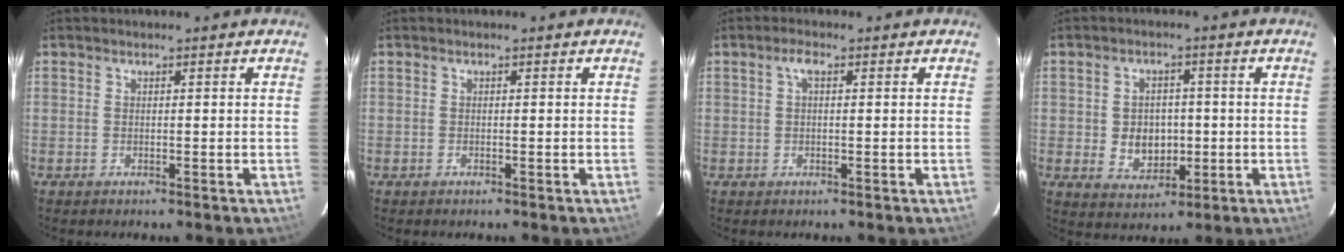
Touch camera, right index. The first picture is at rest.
{"total": 0.0}
{"total": 1.9, "force": [0.6, 0.7, 1.7], "torque": [-0.034, 0.009, 0.009]}
{"total": 6.7, "force": [-0.7, 5.4, 3.8], "torque": [-0.077, 0.004, 0.001]}